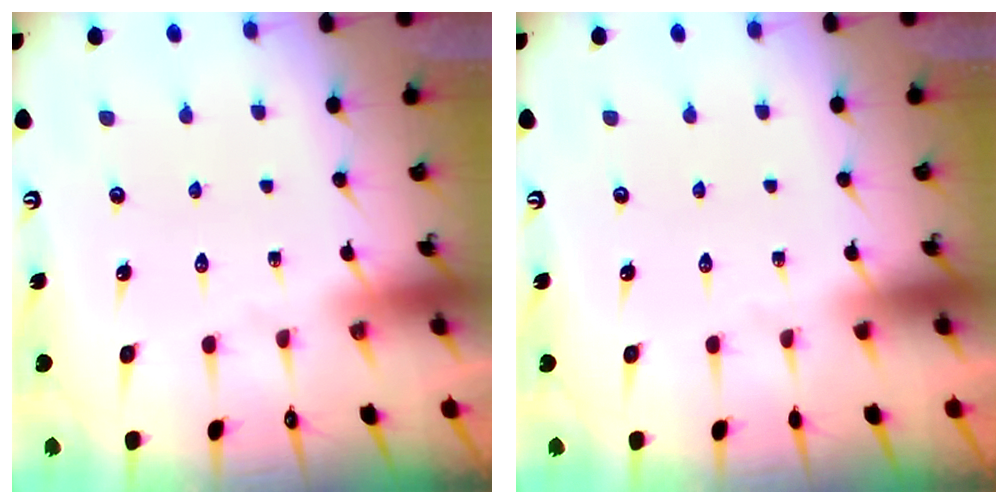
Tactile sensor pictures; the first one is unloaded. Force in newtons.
{"total": 0.0}